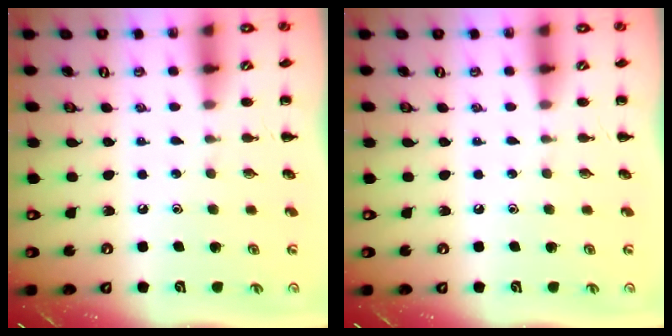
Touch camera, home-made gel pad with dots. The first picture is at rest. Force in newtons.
{"total": 0.0}